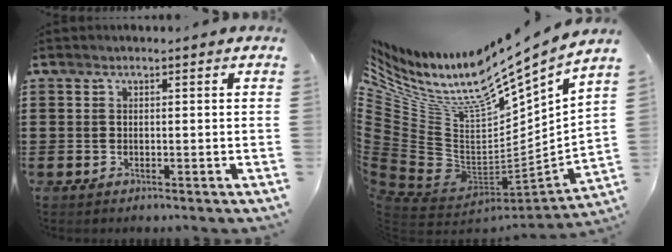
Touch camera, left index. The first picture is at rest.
{"total": 10.4, "force": [7.4, 1.9, 7.1], "torque": [-0.161, -0.086, 0.108]}